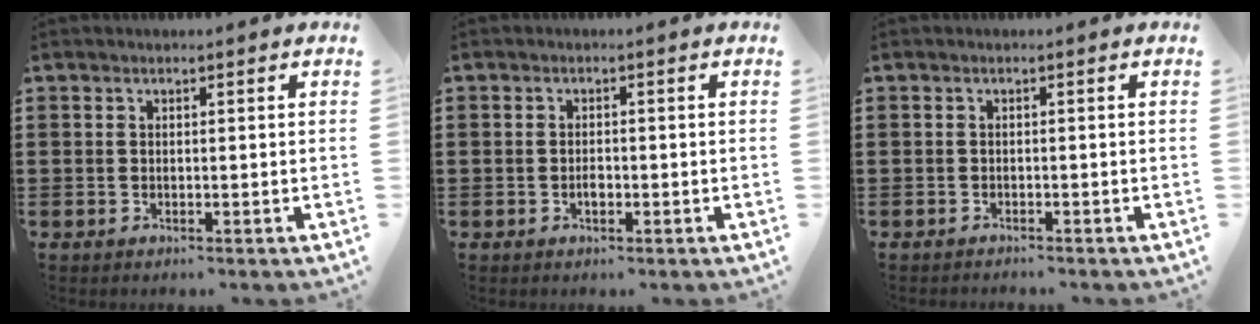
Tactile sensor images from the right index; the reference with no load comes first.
{"total": 1.6, "force": [-0.7, 0.8, 1.2], "torque": [-0.023, 0.001, -0.012]}
{"total": 1.1, "force": [-1.1, -0.1, -0.1], "torque": [0.001, 0.000, -0.023]}